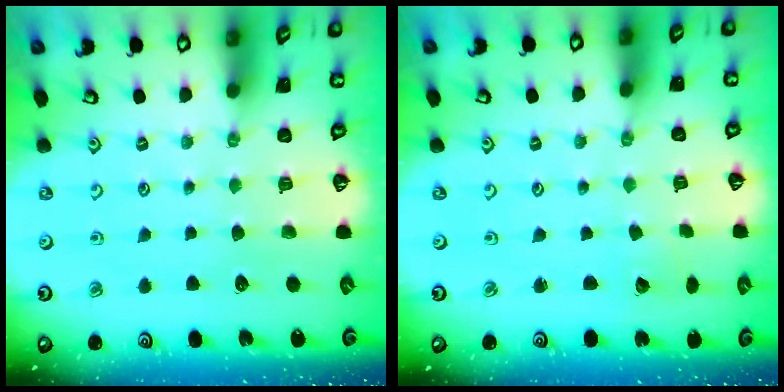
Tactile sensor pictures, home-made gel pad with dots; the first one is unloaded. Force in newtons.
{"total": 2.4, "press": 2.4, "slide": 0.2}